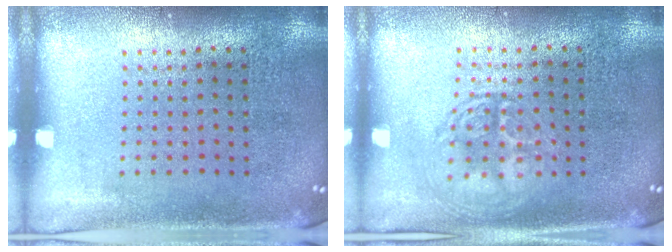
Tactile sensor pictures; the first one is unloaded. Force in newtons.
{"total": 1.4, "press": 1.4, "slide": 0.1}